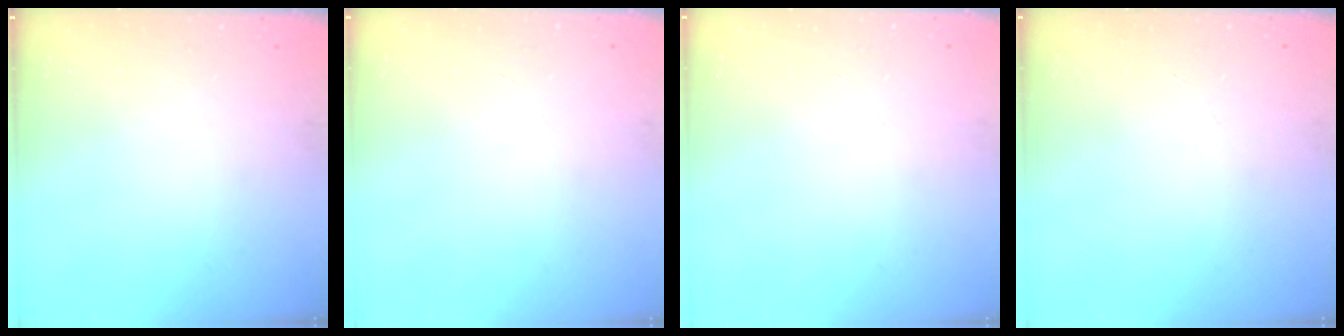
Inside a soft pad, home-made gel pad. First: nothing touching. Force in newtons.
{"total": 0.0}
{"total": 0.0}
{"total": 0.0}